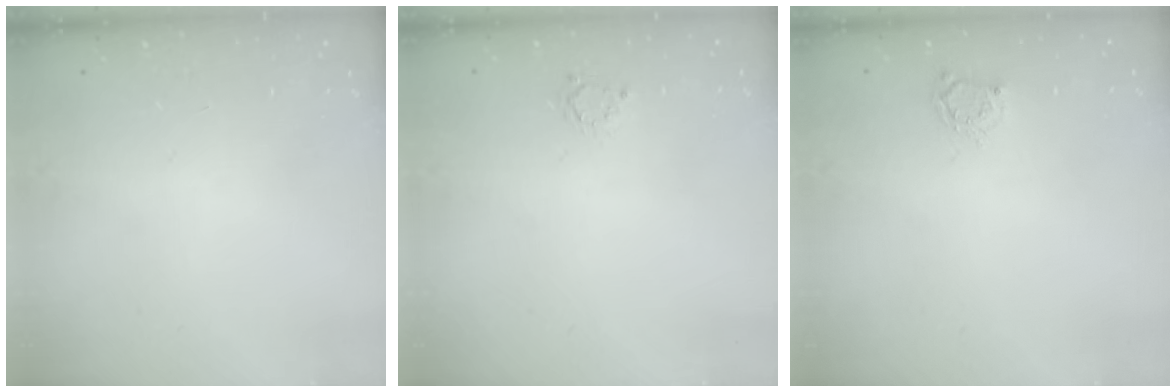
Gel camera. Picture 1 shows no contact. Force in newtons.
{"total": 2.5, "press": 2.5, "slide": 0.4}
{"total": 3.6, "press": 3.5, "slide": 0.4}